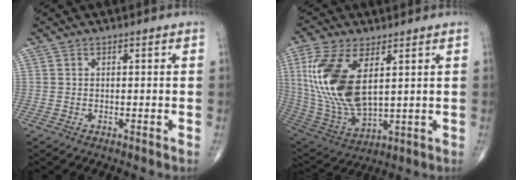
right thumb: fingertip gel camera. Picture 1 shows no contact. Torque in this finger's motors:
{"motor_torque": [-0.78, 1.82, 2.01, 0.76, 0.64]}